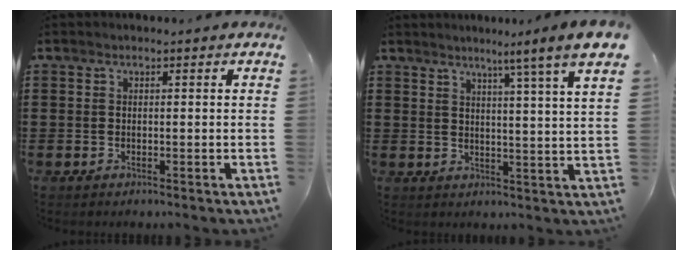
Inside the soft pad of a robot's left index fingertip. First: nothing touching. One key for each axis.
{"total": 5.4, "fx": 3.9, "fy": -1.7, "fz": 3.3, "tx": -0.063, "ty": -0.034, "tz": 0.053}